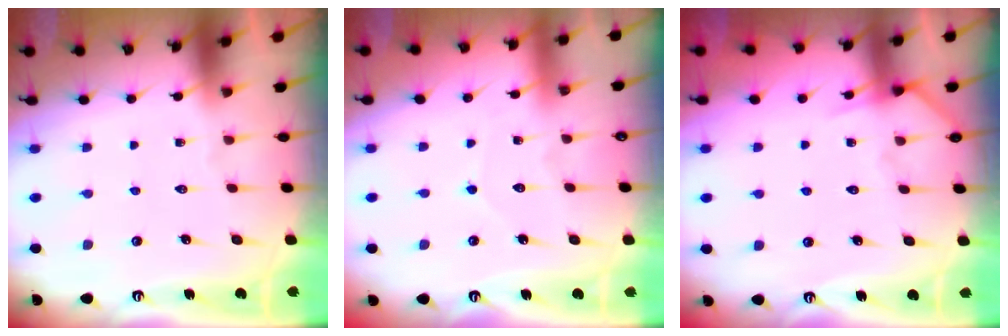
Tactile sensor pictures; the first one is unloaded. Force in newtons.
{"total": 3.3, "press": 3.3, "slide": 0.4}
{"total": 6.9, "press": 6.8, "slide": 0.8}